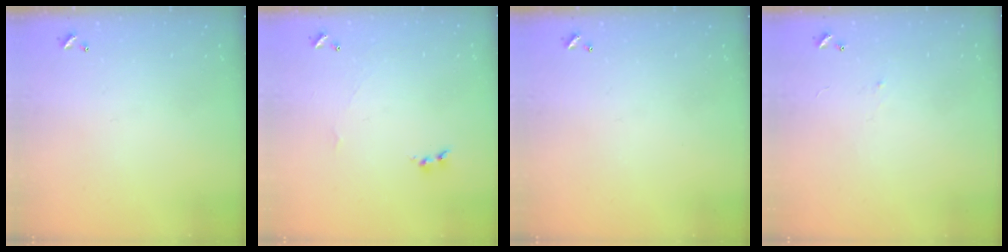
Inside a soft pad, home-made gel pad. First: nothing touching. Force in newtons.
{"total": 1.7, "press": 1.6, "slide": 0.6}
{"total": 0.0}
{"total": 0.6, "press": 0.0, "slide": 0.6}